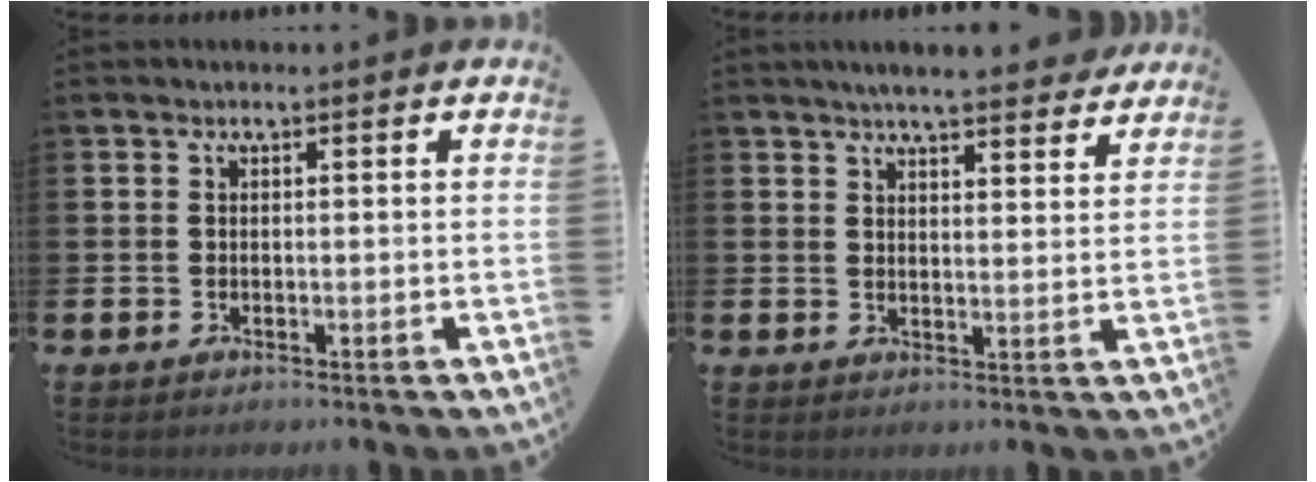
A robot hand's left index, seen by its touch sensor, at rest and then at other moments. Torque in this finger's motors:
{"motor_torque": [1.13, -1.01, 0.41, 0.10]}